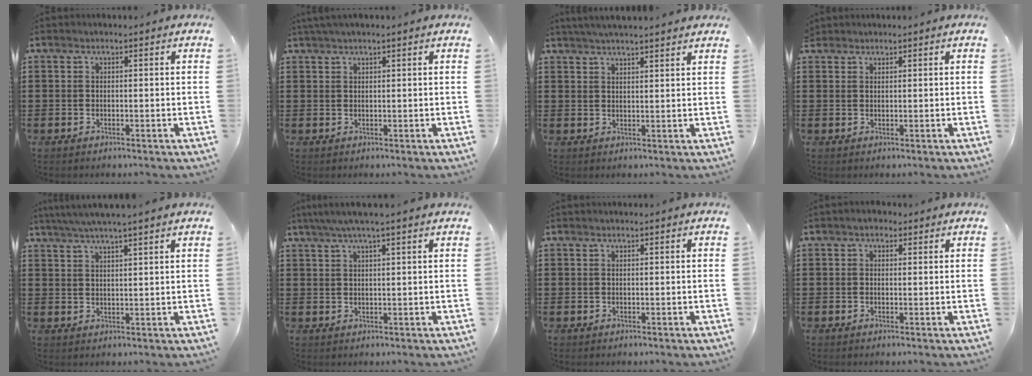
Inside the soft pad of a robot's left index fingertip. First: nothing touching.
{"total": 1.4, "force": [1.1, 0.0, 0.8], "torque": [-0.017, 0.000, 0.021]}
{"total": 3.0, "force": [2.8, -0.4, 0.7], "torque": [-0.022, -0.005, 0.052]}
{"total": 1.1, "force": [1.1, 0.3, 0.0], "torque": [-0.003, 0.001, 0.020]}
{"total": 3.5, "force": [3.1, -0.6, 1.5], "torque": [-0.037, -0.008, 0.054]}
{"total": 2.9, "force": [2.1, -0.3, 2.0], "torque": [-0.045, 0.002, 0.036]}
{"total": 0.0}
{"total": 1.3, "force": [0.8, 1.0, 0.5], "torque": [-0.014, 0.007, 0.014]}